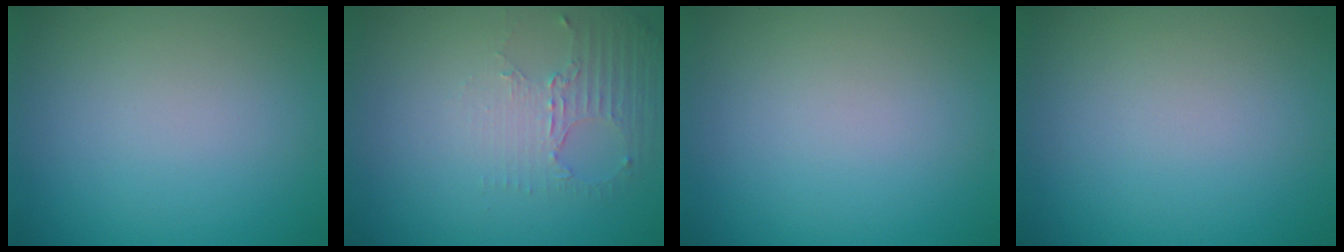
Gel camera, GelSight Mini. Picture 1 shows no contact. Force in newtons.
{"total": 2.5, "press": 1.7, "slide": 1.8}
{"total": 0.0}
{"total": 0.0}